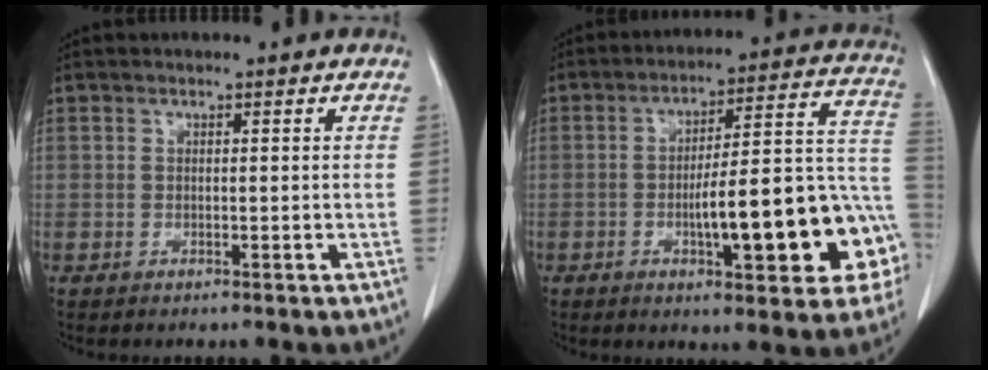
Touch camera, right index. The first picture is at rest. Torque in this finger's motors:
{"motor_torque": [2.14, 0.00, 0.44, 0.14]}